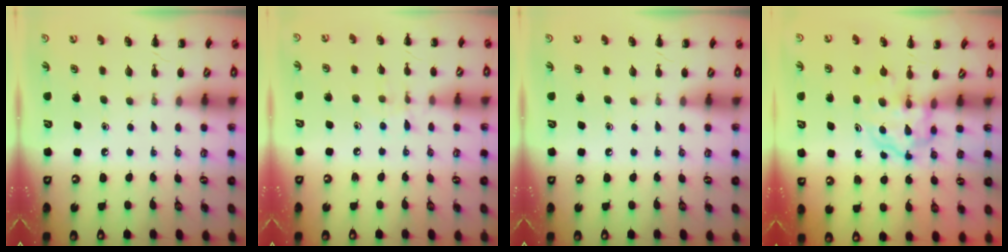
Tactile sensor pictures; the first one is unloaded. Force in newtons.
{"total": 7.0, "press": 6.7, "slide": 2.0}
{"total": 0.0}
{"total": 3.9, "press": 3.9, "slide": 0.4}